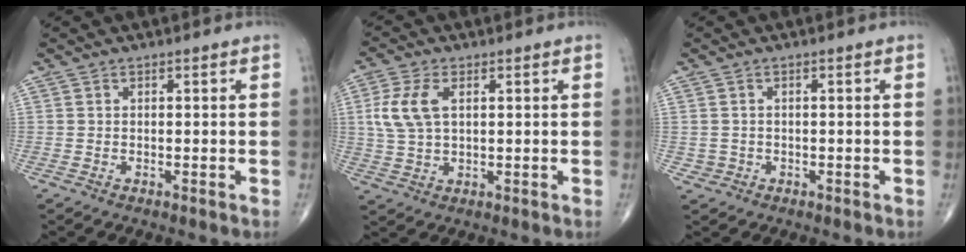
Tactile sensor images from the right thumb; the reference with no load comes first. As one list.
[{"total": 7.5, "force": [1.8, 4.2, 6.0], "torque": [-0.138, 0.004, 0.038]}, {"total": 1.3, "force": [-0.3, 1.3, 0.0], "torque": [0.009, 0.007, -0.005]}]